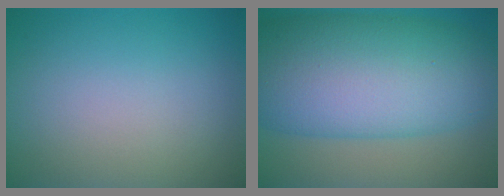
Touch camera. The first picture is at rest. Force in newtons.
{"total": 13.7, "press": 13.7, "slide": 0.1}